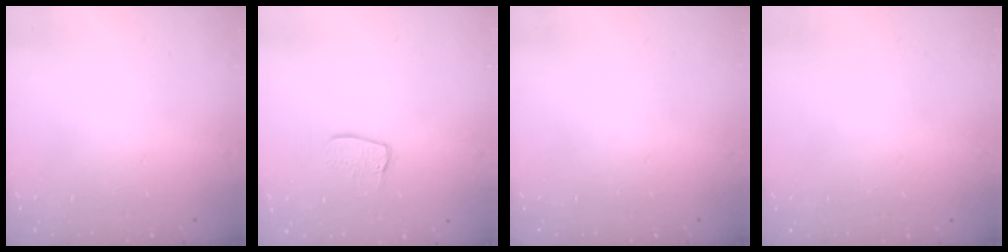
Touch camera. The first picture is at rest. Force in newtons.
{"total": 6.9, "press": 6.9, "slide": 0.2}
{"total": 0.0}
{"total": 0.0}